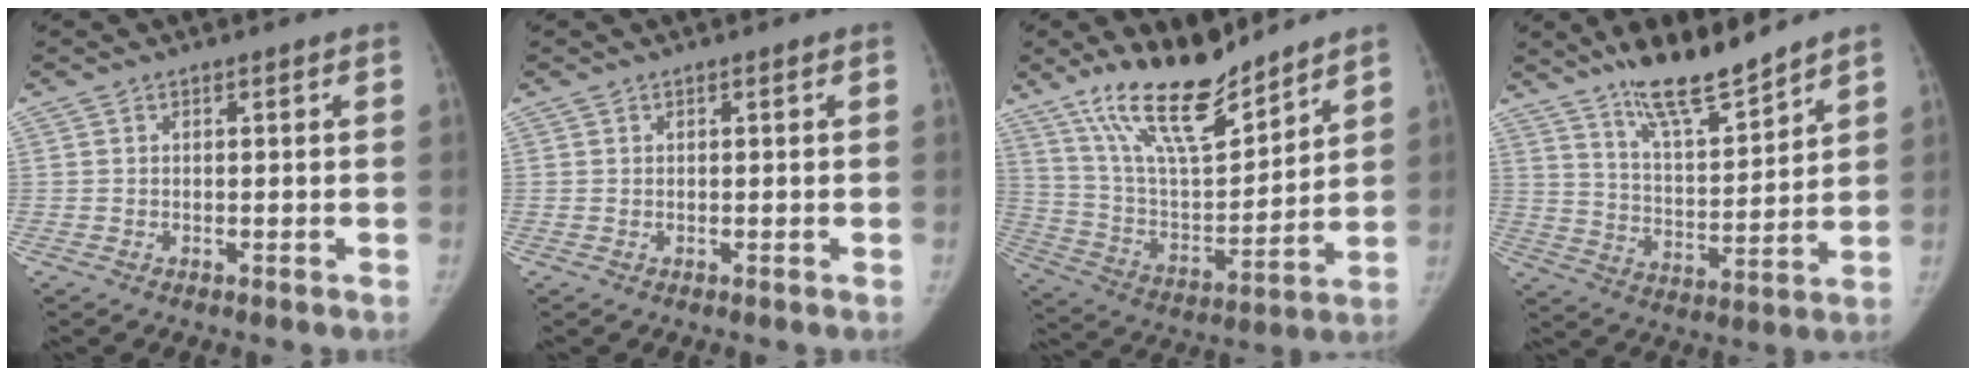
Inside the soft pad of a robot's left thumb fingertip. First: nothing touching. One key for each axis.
{"total": 0.0}
{"total": 18.0, "fx": 14.1, "fy": 5.2, "fz": 9.9, "tx": -0.137, "ty": -0.084, "tz": 0.261}
{"total": 12.7, "fx": 10.4, "fy": 2.3, "fz": 6.8, "tx": -0.094, "ty": -0.073, "tz": 0.185}